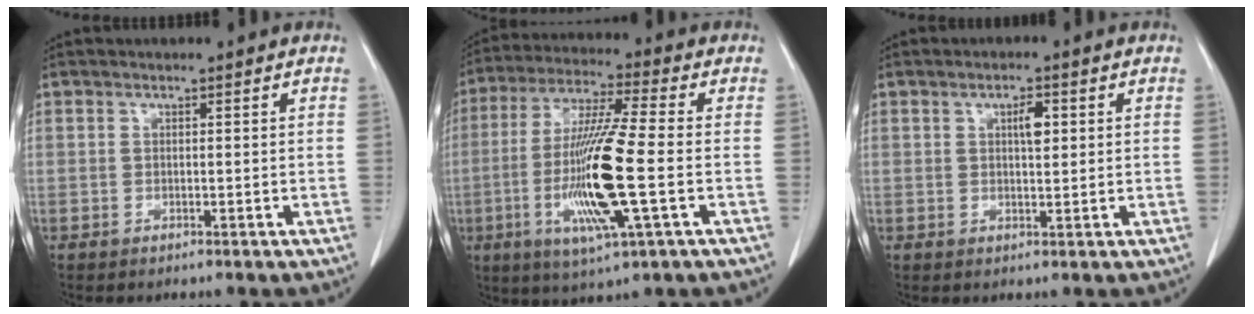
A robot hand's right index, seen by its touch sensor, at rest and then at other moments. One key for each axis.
{"total": 15.6, "fx": -3.1, "fy": 0.6, "fz": 15.2, "tx": -0.308, "ty": -0.017, "tz": -0.063}
{"total": 2.8, "fx": 0.8, "fy": 0.9, "fz": 2.5, "tx": -0.042, "ty": 0.002, "tz": 0.014}